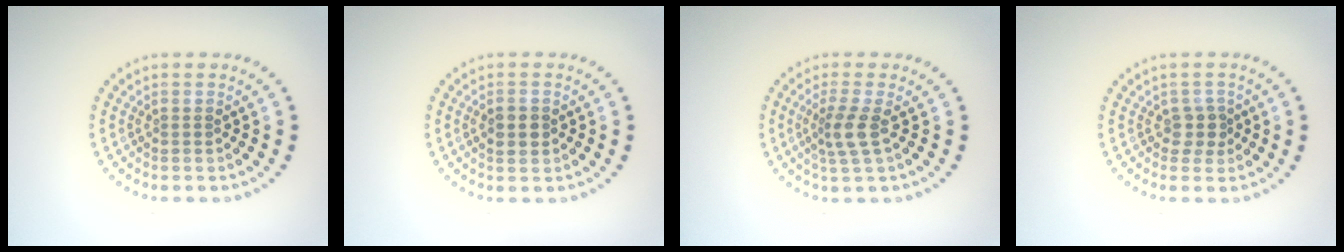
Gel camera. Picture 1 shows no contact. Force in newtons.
{"total": 2.2, "press": 2.2, "slide": 0.1}
{"total": 2.5, "press": 2.0, "slide": 1.6}
{"total": 1.5, "press": 1.2, "slide": 0.8}